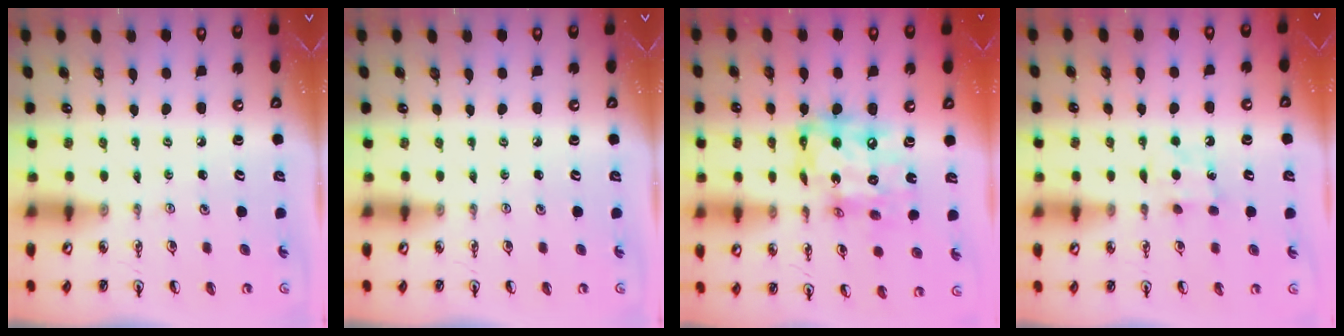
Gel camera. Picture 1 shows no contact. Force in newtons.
{"total": 0.0}
{"total": 14.9, "press": 14.9, "slide": 1.2}
{"total": 7.1, "press": 7.0, "slide": 0.8}